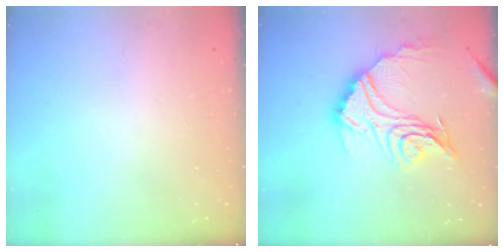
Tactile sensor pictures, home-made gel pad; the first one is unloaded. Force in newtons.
{"total": 19.9, "press": 19.8, "slide": 1.6}